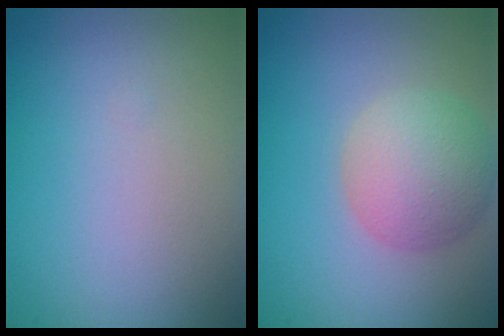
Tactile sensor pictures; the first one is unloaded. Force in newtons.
{"total": 4.8, "press": 4.8, "slide": 0.2}